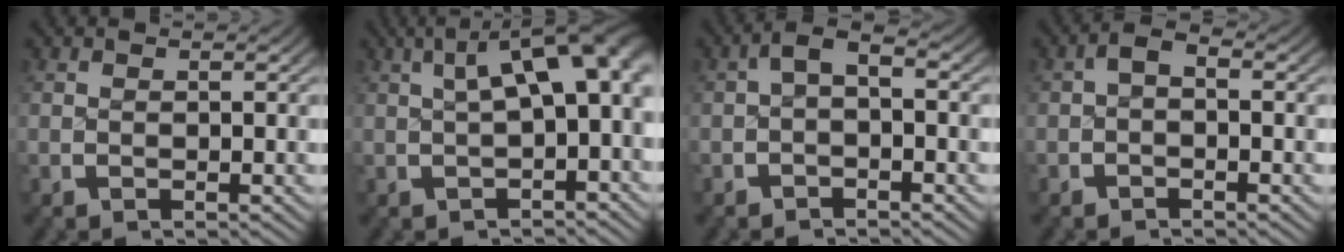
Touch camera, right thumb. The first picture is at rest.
{"total": 9.5, "force": [2.2, 4.6, 8.0], "torque": [-0.095, 0.025, 0.030]}
{"total": 2.9, "force": [-0.1, 1.7, 2.3], "torque": [-0.039, 0.006, -0.006]}
{"total": 2.1, "force": [-0.1, 1.4, 1.6], "torque": [-0.028, 0.006, -0.006]}